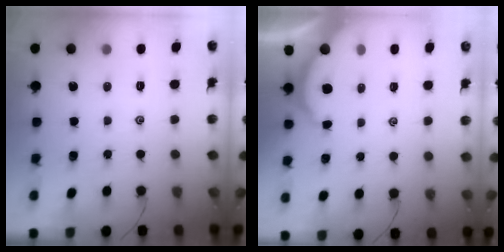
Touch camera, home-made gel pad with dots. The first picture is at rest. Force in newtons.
{"total": 2.9, "press": 2.9, "slide": 0.3}